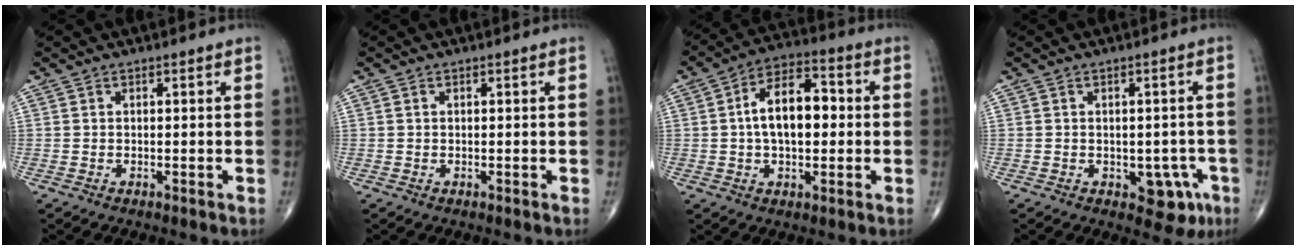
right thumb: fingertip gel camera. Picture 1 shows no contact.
{"total": 0.0}
{"total": 12.2, "force": [0.5, 6.8, 10.1], "torque": [-0.153, 0.027, 0.001]}
{"total": 6.1, "force": [-2.3, 3.8, 4.2], "torque": [-0.017, 0.010, -0.022]}